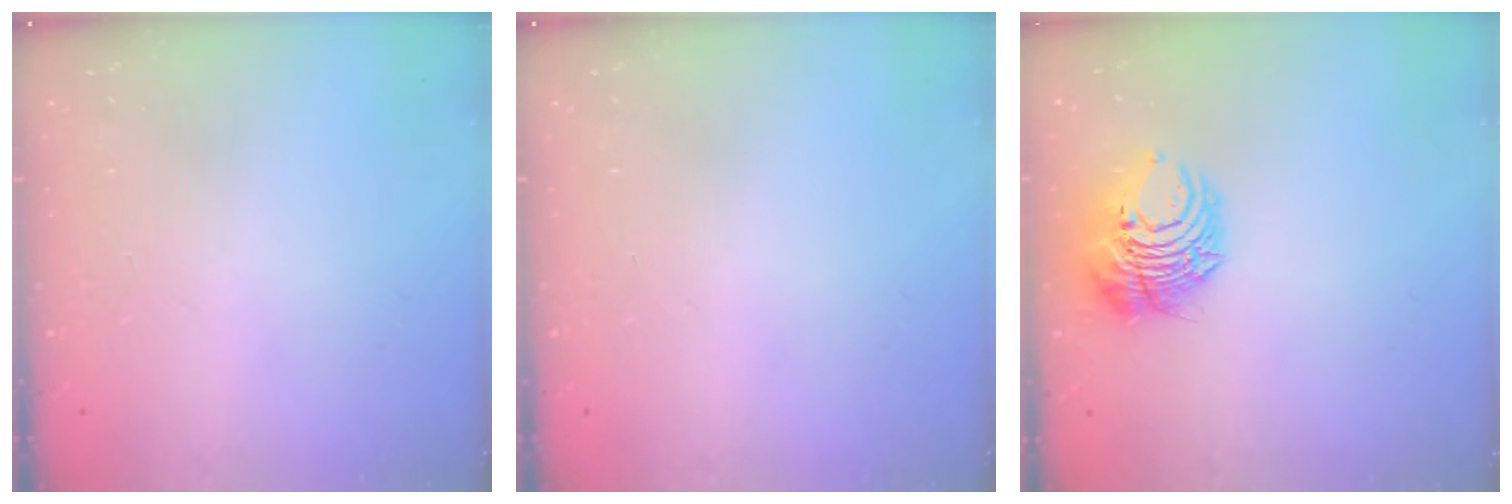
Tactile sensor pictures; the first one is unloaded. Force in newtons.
{"total": 0.0}
{"total": 9.3, "press": 9.2, "slide": 1.1}